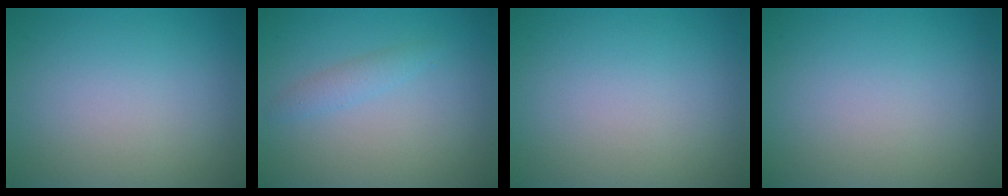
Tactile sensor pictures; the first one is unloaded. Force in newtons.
{"total": 1.3, "press": 1.3, "slide": 0.1}
{"total": 0.0}
{"total": 0.0}